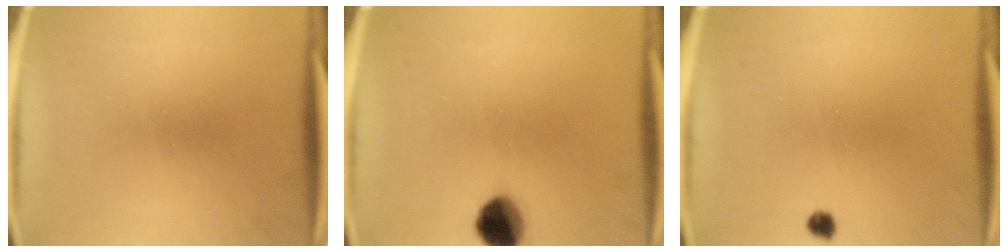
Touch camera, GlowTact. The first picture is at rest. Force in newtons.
{"total": 8.4}
{"total": 1.4}